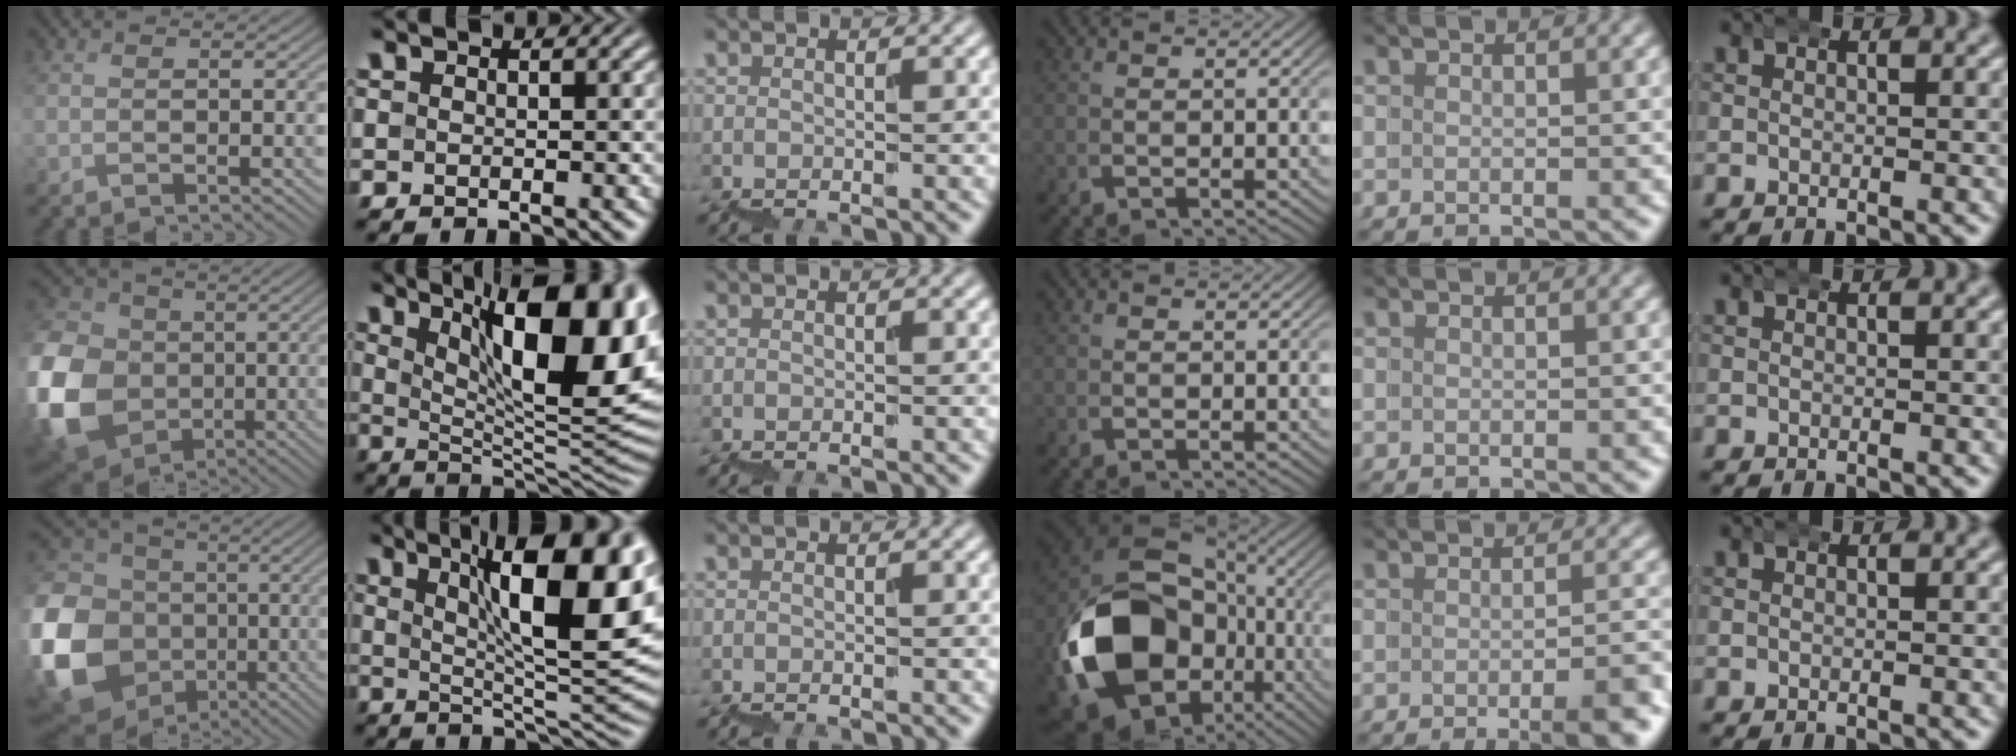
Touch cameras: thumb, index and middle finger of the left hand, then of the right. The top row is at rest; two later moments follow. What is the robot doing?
{"motion": "wrap", "object": "bandana"}